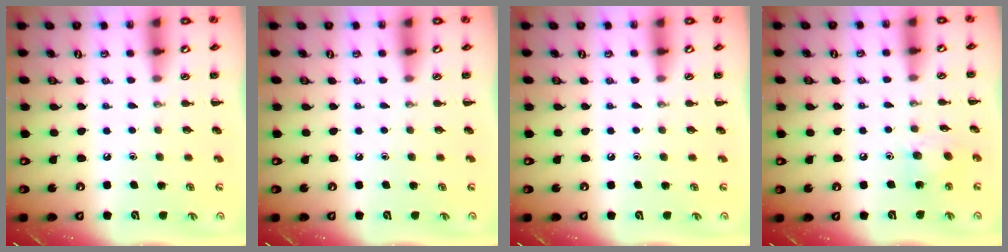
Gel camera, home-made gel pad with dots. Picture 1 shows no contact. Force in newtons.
{"total": 0.0}
{"total": 0.0}
{"total": 7.0, "press": 6.9, "slide": 0.6}